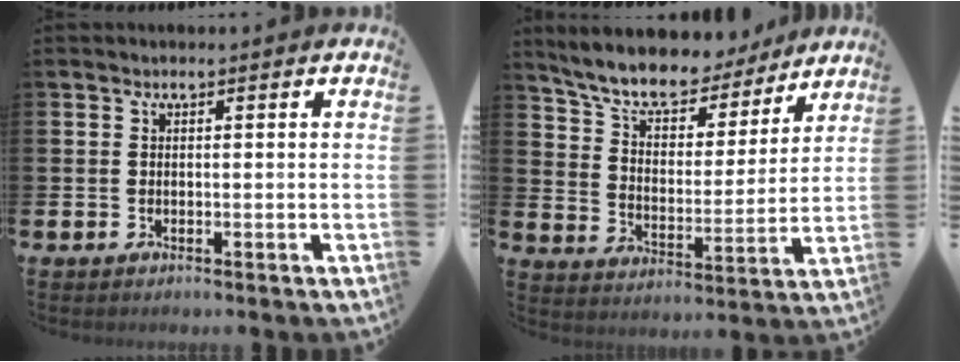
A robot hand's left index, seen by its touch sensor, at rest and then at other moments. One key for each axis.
{"total": 8.6, "fx": 7.9, "fy": 2.6, "fz": 2.1, "tx": -0.078, "ty": -0.055, "tz": 0.138}